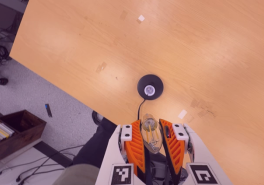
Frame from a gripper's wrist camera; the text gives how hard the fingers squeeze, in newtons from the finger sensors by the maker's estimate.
{"total": 21.7, "left": 24.4, "right": 19.1}